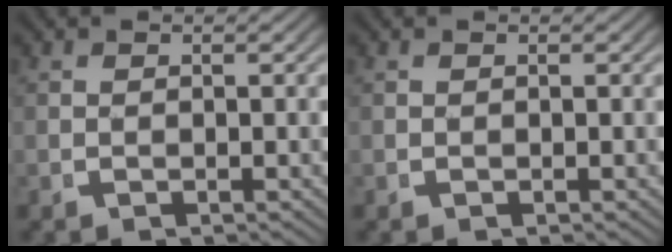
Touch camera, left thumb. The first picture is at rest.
{"total": 0.0}